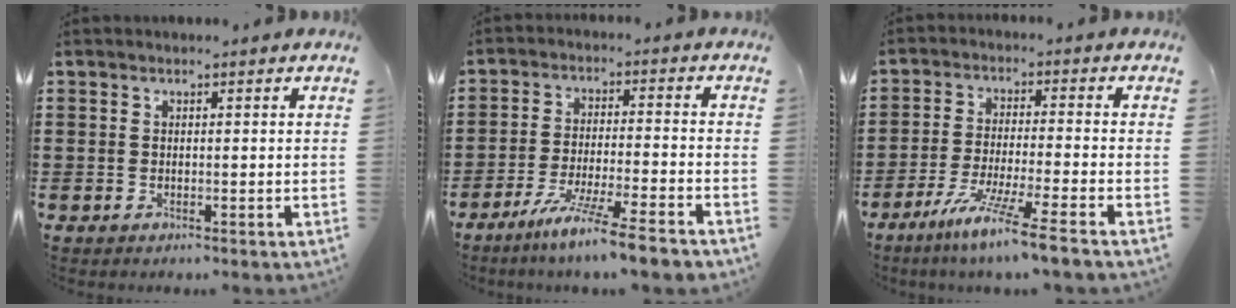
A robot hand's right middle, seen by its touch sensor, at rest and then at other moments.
{"total": 7.9, "force": [-6.5, -0.6, 4.3], "torque": [-0.085, -0.016, -0.126]}
{"total": 7.6, "force": [-6.0, -0.9, 4.6], "torque": [-0.091, -0.018, -0.116]}